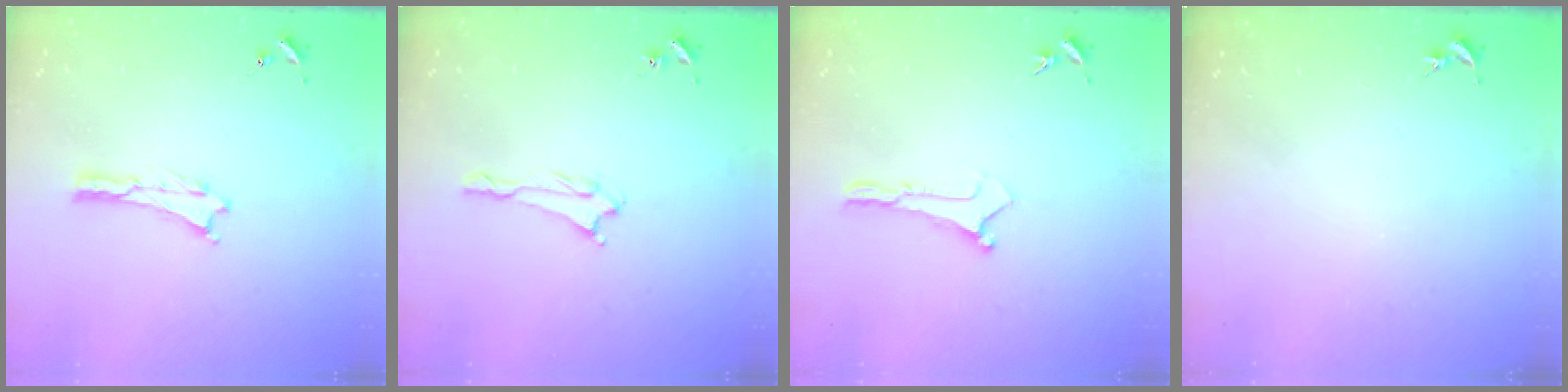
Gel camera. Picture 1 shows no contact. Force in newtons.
{"total": 1.3, "press": 1.3, "slide": 0.1}
{"total": 0.0}
{"total": 0.0}